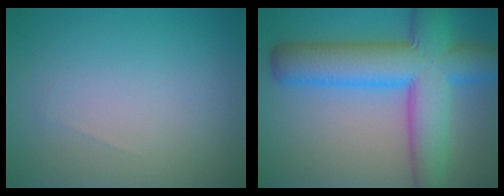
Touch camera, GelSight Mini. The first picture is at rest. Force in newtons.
{"total": 11.1, "press": 11.1, "slide": 0.3}